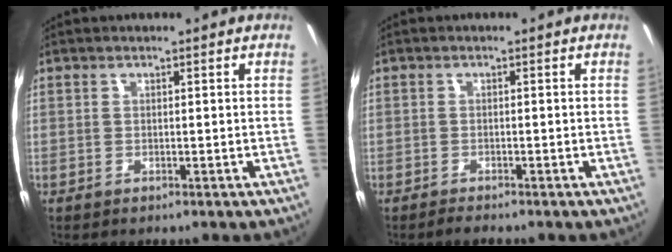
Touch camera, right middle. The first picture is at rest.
{"total": 1.3, "force": [-1.3, 0.1, 0.3], "torque": [-0.012, -0.002, -0.023]}